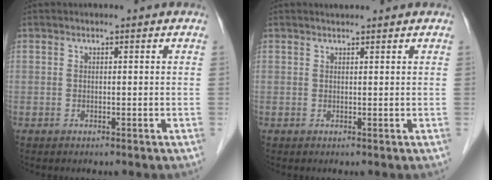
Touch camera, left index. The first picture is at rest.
{"total": 1.9, "force": [1.8, 0.2, 0.7], "torque": [-0.011, 0.019, 0.028]}